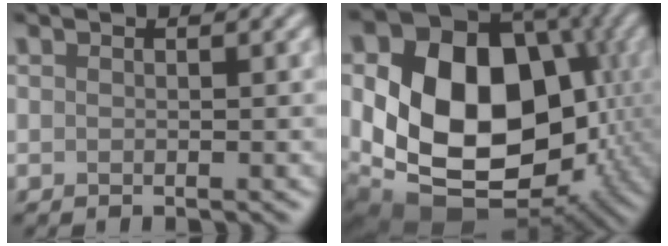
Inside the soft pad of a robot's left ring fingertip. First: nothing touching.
{"total": 19.9, "force": [-0.9, 15.1, 13.0], "torque": [-0.210, -0.015, -0.012]}